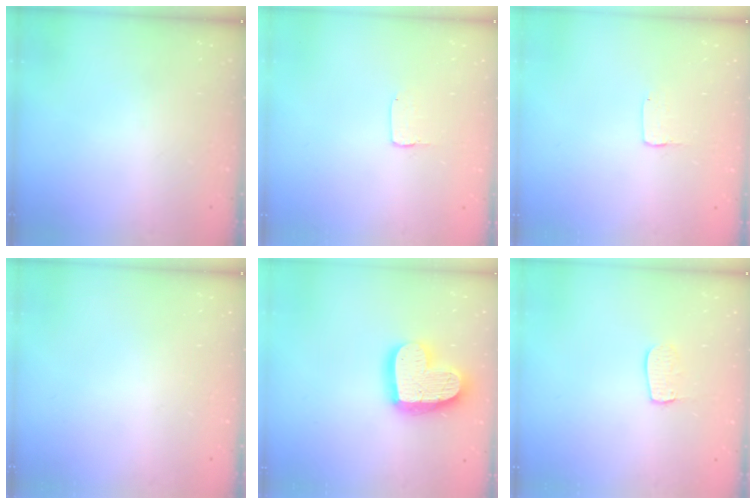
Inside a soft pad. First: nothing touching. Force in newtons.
{"total": 2.0, "press": 2.0, "slide": 0.1}
{"total": 1.3, "press": 1.2, "slide": 0.1}
{"total": 0.0}
{"total": 19.6, "press": 19.5, "slide": 1.4}
{"total": 6.6, "press": 6.6, "slide": 0.5}